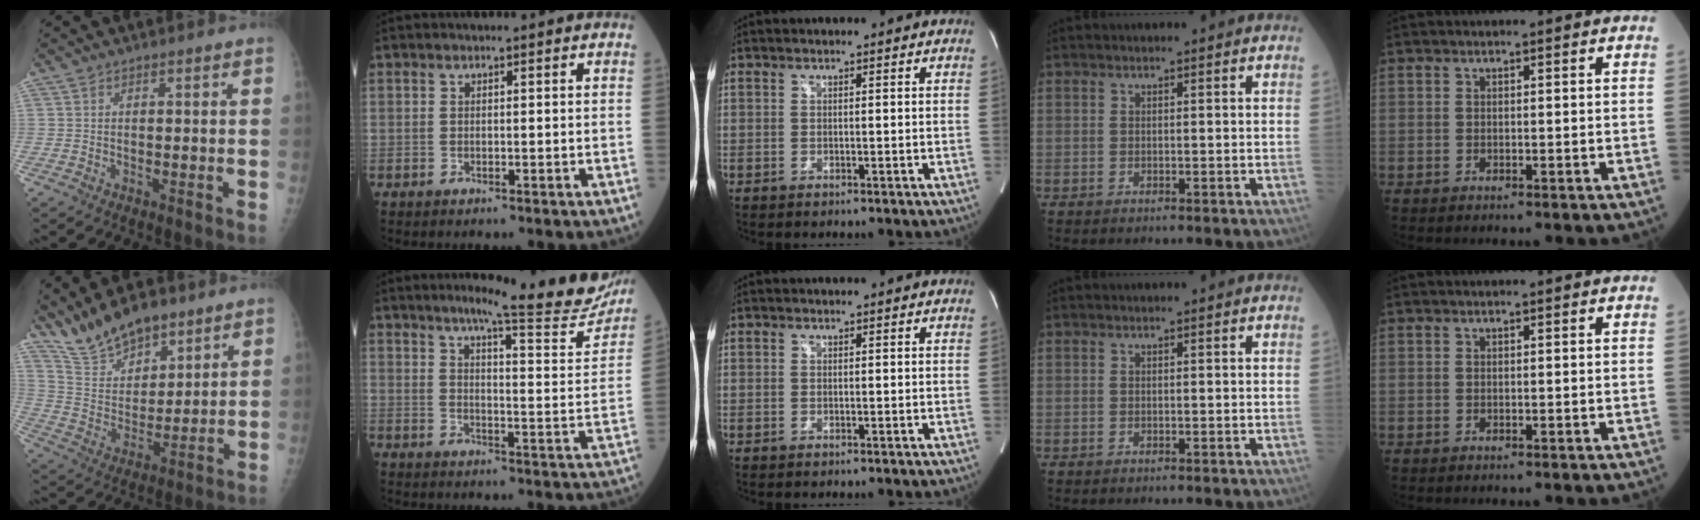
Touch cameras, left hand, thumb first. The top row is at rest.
{"thumb": {"total": 12.5, "force": [9.9, 5.3, 5.6], "torque": [-0.075, -0.053, 0.193]}, "index": {"total": 16.1, "force": [14.5, 1.0, 7.0], "torque": [-0.085, -0.052, 0.170]}}